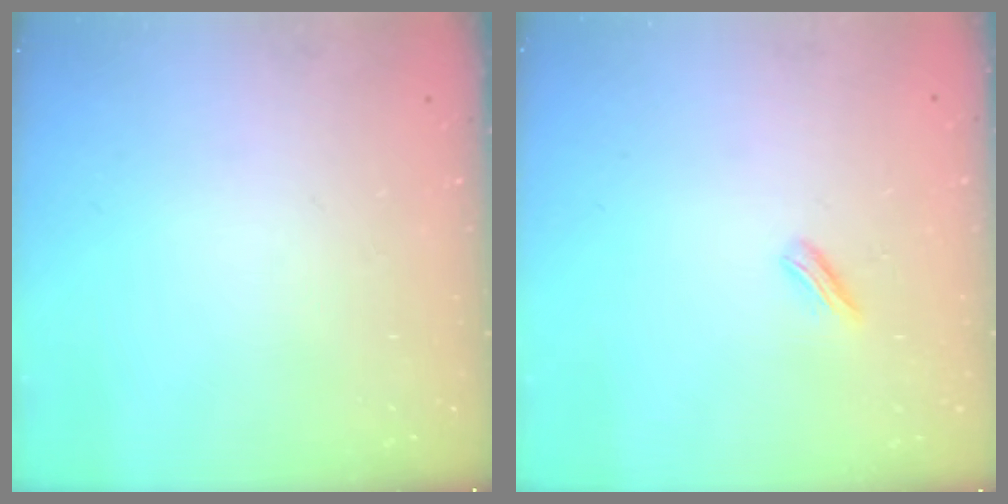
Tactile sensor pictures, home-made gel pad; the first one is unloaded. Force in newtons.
{"total": 2.3, "press": 2.2, "slide": 0.7}